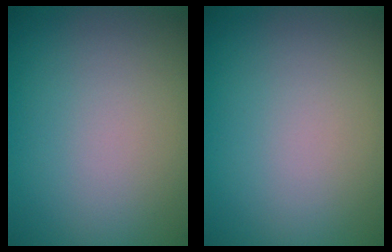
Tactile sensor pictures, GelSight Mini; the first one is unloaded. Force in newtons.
{"total": 0.0}